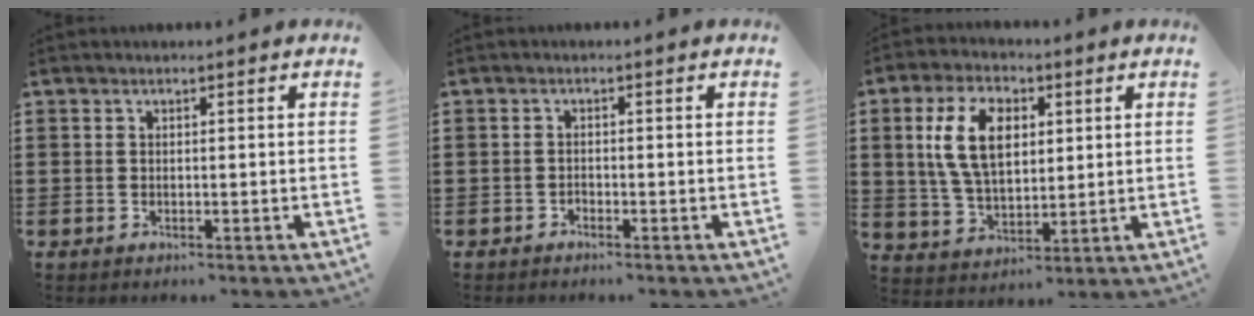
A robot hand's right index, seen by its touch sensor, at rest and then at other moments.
{"total": 0.9, "force": [-0.8, 0.4, 0.0], "torque": [-0.003, 0.000, -0.017]}
{"total": 10.3, "force": [2.6, 6.1, 7.9], "torque": [-0.187, 0.013, 0.041]}